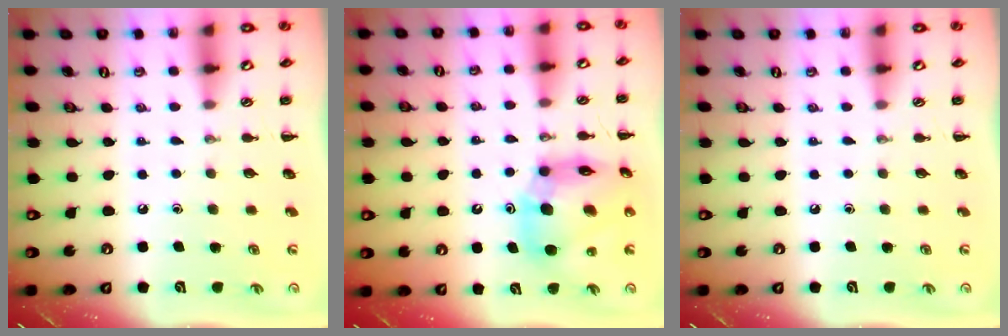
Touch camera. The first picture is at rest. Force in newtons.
{"total": 13.6, "press": 13.1, "slide": 3.9}
{"total": 0.0}